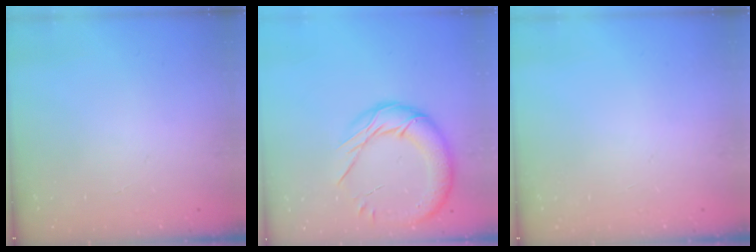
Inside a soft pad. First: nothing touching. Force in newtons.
{"total": 16.6, "press": 16.4, "slide": 2.3}
{"total": 0.0}